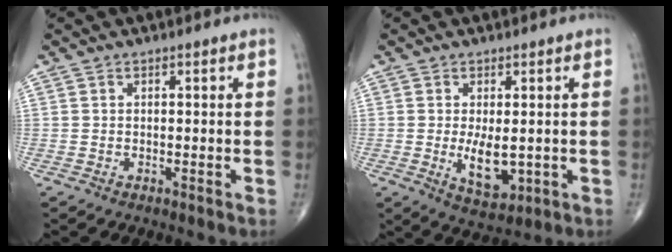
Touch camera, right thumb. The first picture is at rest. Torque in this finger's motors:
{"motor_torque": [0.13, -0.03, 0.82, 0.32, 0.19]}